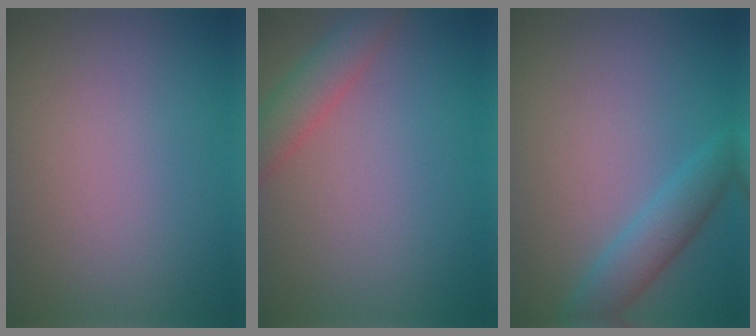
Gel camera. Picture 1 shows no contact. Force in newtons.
{"total": 3.4, "press": 3.4, "slide": 0.1}
{"total": 3.3, "press": 3.3, "slide": 0.1}